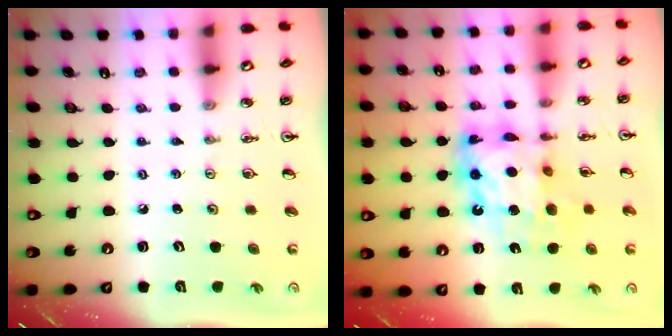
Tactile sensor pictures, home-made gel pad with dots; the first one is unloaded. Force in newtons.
{"total": 14.0, "press": 13.9, "slide": 1.6}